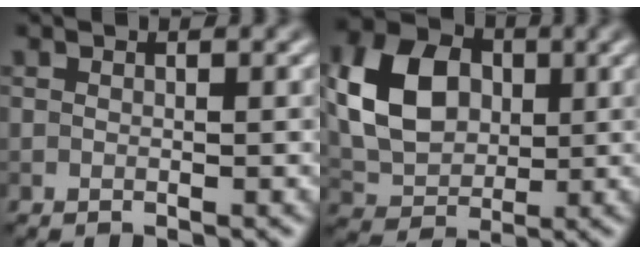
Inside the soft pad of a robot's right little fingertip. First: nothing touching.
{"total": 7.7, "force": [1.1, 5.7, 5.0], "torque": [-0.104, 0.009, 0.021]}